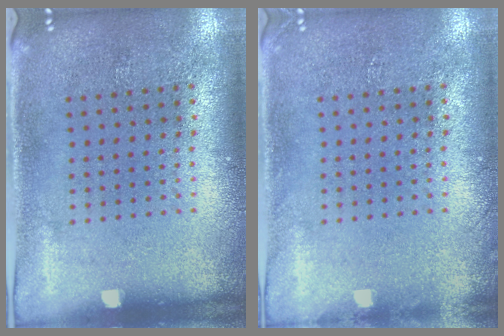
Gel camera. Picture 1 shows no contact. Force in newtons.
{"total": 0.7, "press": 0.7, "slide": 0.1}